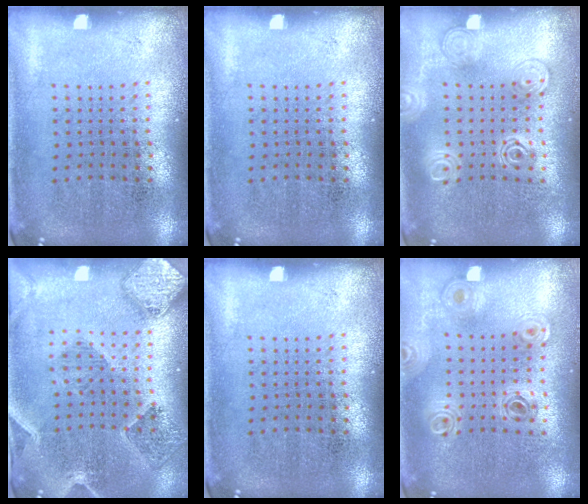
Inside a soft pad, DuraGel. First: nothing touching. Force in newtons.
{"total": 0.0}
{"total": 2.5, "press": 2.4, "slide": 0.4}
{"total": 1.6, "press": 1.5, "slide": 0.4}
{"total": 0.0}
{"total": 0.9, "press": 0.9, "slide": 0.1}